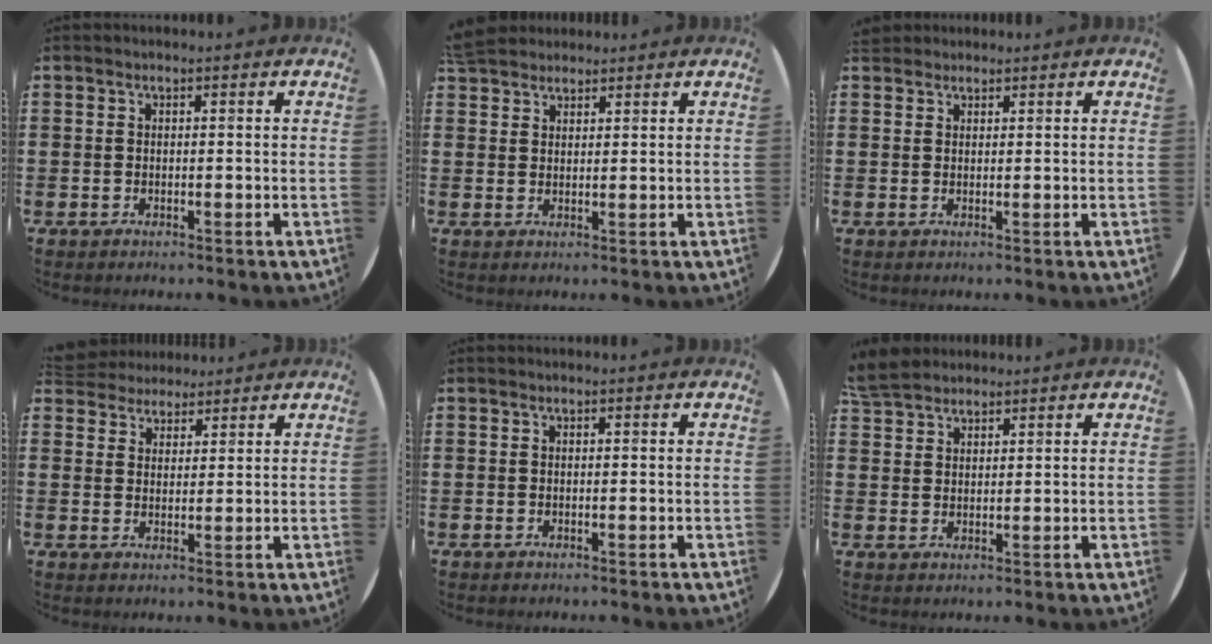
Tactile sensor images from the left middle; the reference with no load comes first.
{"total": 3.7, "force": [3.4, 1.2, 0.3], "torque": [-0.006, -0.006, 0.065]}
{"total": 1.5, "force": [1.4, 0.5, 0.0], "torque": [0.006, 0.002, 0.026]}
{"total": 4.0, "force": [3.8, 1.3, -0.2], "torque": [-0.010, -0.004, 0.073]}
{"total": 0.0}
{"total": 4.6, "force": [4.2, 1.6, 1.2], "torque": [-0.035, -0.001, 0.082]}